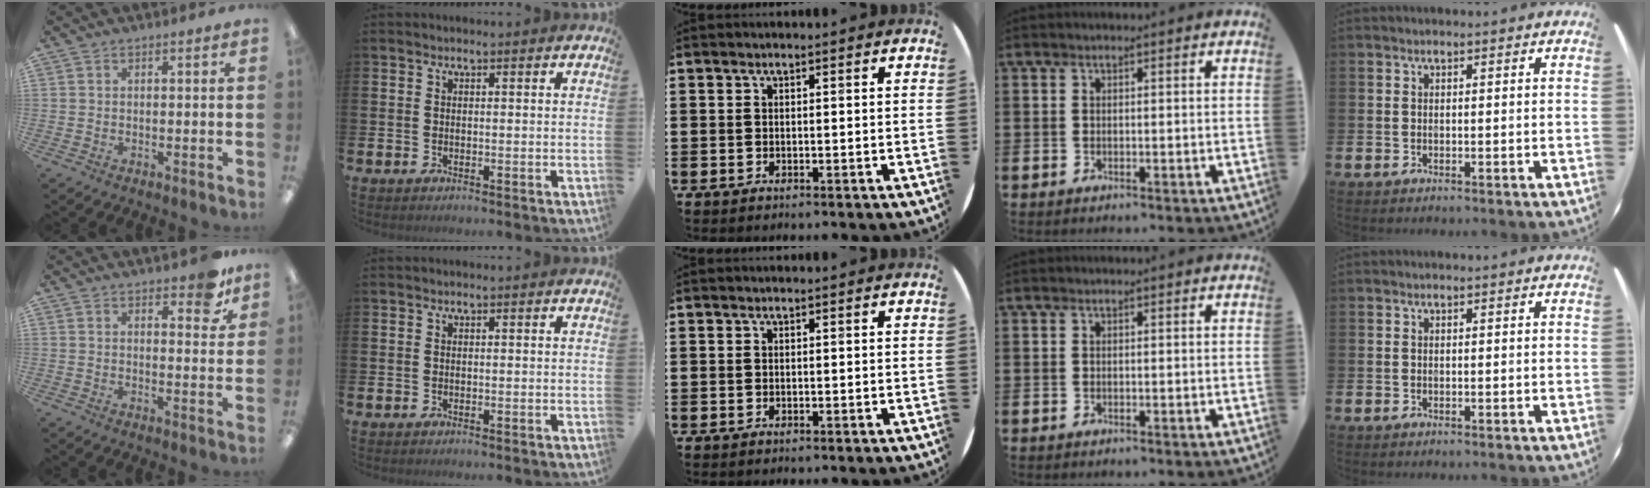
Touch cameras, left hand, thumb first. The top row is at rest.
{"thumb": {"total": 6.4, "force": [4.8, 2.8, 3.3], "torque": [-0.029, -0.026, 0.078]}}